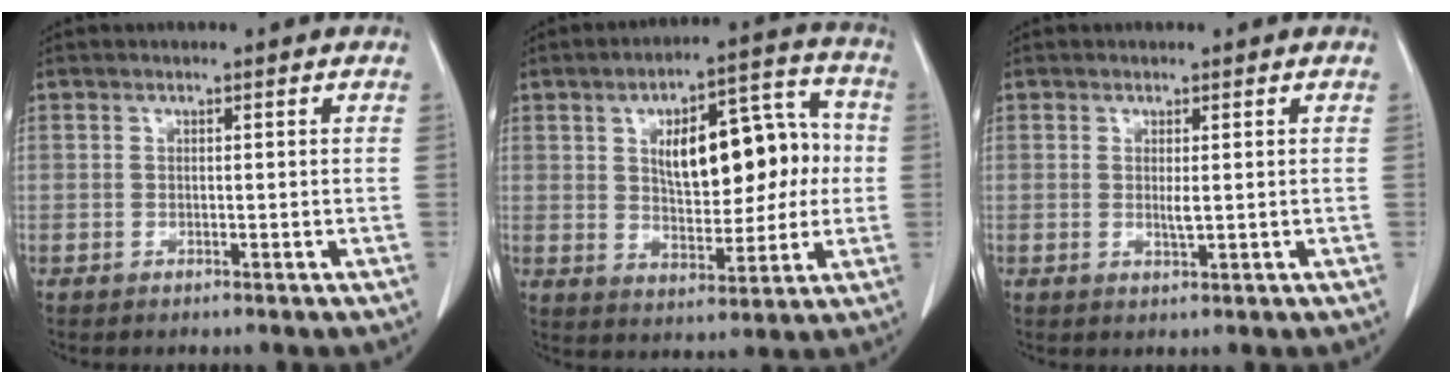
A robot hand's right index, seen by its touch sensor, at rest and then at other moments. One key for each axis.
{"total": 15.0, "fx": 2.0, "fy": 6.7, "fz": 13.3, "tx": -0.192, "ty": 0.035, "tz": 0.039}
{"total": 1.5, "fx": 0.2, "fy": 0.2, "fz": 1.5, "tx": -0.031, "ty": -0.004, "tz": 0.006}